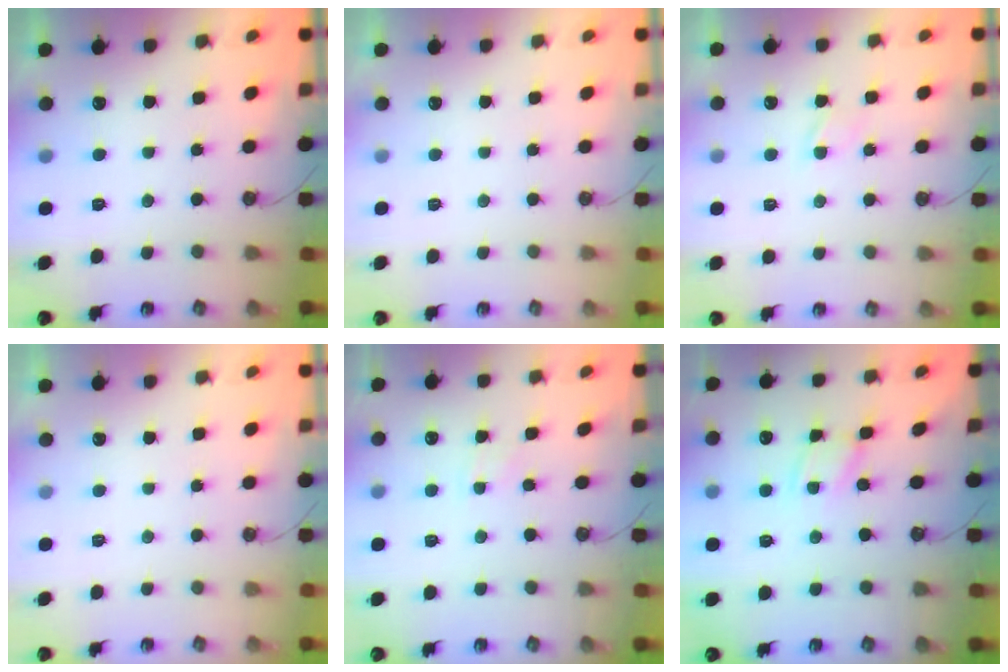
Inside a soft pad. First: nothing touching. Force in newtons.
{"total": 0.0}
{"total": 2.8, "press": 2.8, "slide": 0.4}
{"total": 0.0}
{"total": 2.7, "press": 2.7, "slide": 0.4}
{"total": 2.4, "press": 2.4, "slide": 0.1}